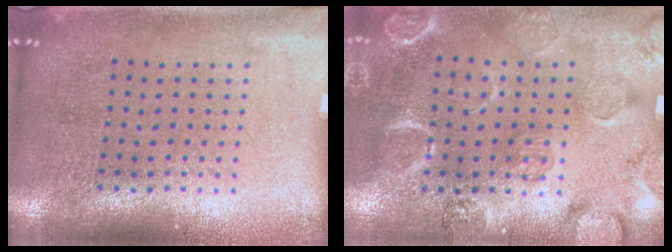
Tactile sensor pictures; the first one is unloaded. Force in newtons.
{"total": 2.5, "press": 2.2, "slide": 1.3}